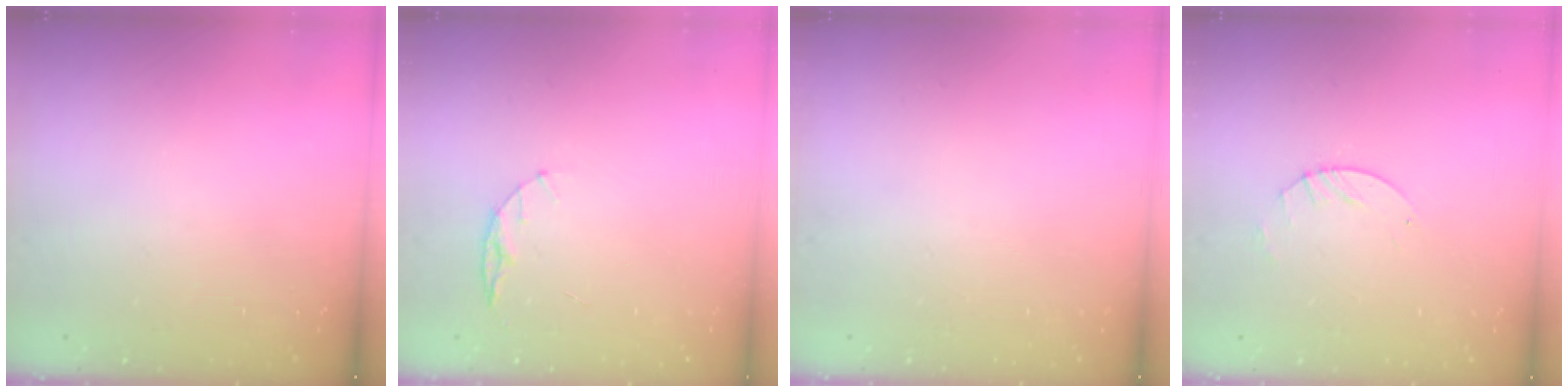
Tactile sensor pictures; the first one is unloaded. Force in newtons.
{"total": 5.1, "press": 5.1, "slide": 0.6}
{"total": 0.0}
{"total": 2.6, "press": 2.5, "slide": 0.4}